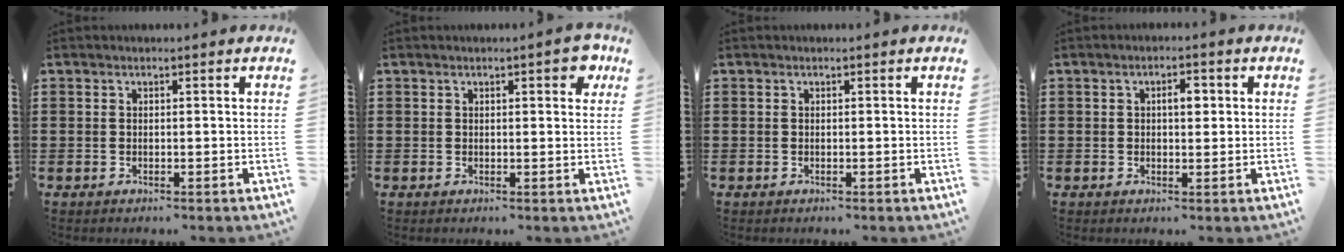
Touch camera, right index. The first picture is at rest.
{"total": 2.8, "force": [1.3, 0.9, 2.3], "torque": [-0.025, -0.002, 0.015]}
{"total": 0.0}
{"total": 2.9, "force": [0.4, 1.2, 2.5], "torque": [-0.043, 0.004, 0.003]}